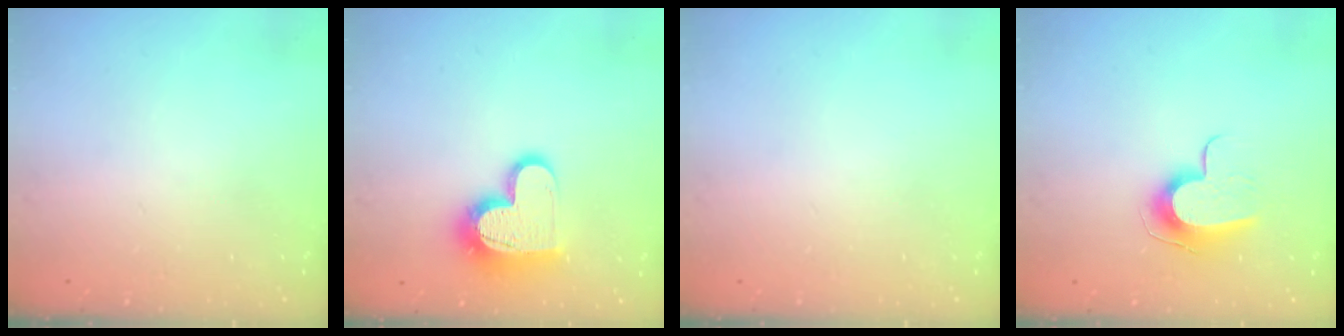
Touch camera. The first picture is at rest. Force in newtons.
{"total": 14.7, "press": 14.6, "slide": 1.1}
{"total": 0.0}
{"total": 10.1, "press": 10.1, "slide": 0.5}